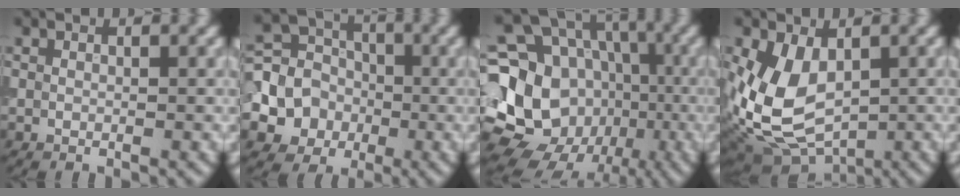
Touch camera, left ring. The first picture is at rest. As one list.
[{"total": 10.9, "force": [-2.7, 10.0, 3.5], "torque": [-0.092, -0.007, -0.070]}, {"total": 20.2, "force": [-3.4, 17.6, 9.4], "torque": [-0.212, -0.002, -0.066]}, {"total": 7.5, "force": [0.2, 4.9, 5.6], "torque": [-0.126, -0.011, 0.009]}]